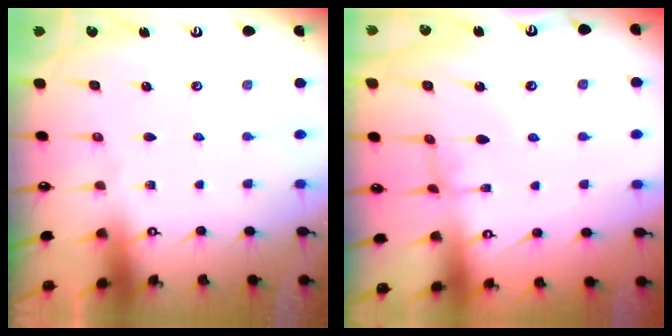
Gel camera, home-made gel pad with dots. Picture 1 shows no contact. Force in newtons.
{"total": 1.4, "press": 1.4, "slide": 0.1}